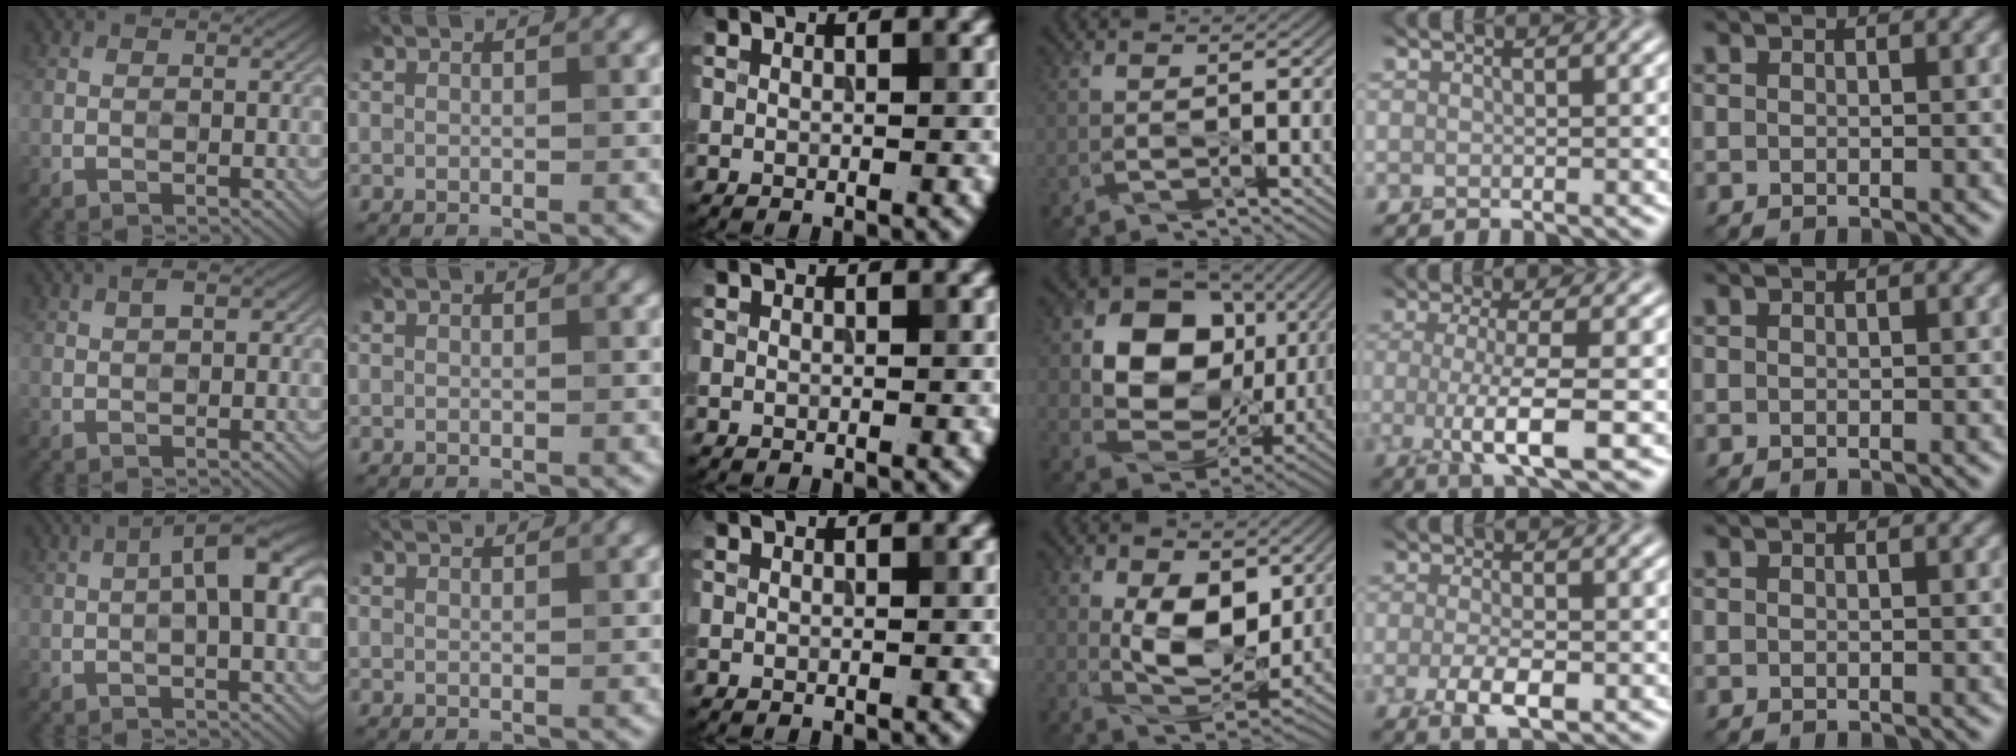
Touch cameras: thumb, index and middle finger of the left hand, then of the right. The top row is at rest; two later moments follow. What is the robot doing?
{"motion": "peel", "object": "bandage"}